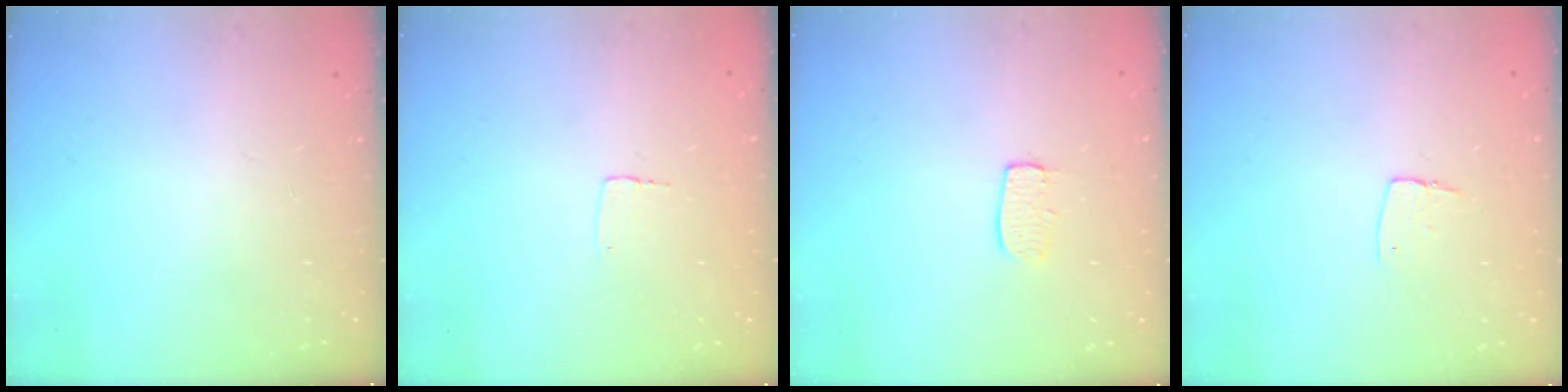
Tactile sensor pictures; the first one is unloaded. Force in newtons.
{"total": 2.6, "press": 2.6, "slide": 0.1}
{"total": 5.2, "press": 5.2, "slide": 0.3}
{"total": 4.9, "press": 4.8, "slide": 0.3}